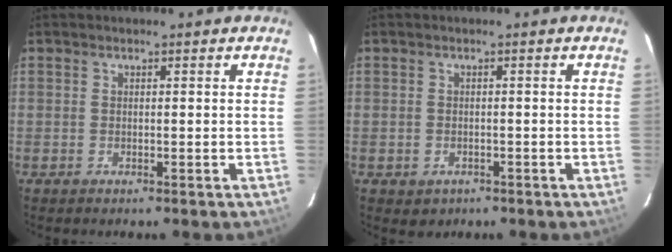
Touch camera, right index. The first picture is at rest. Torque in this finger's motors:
{"motor_torque": [0.30, -0.28, 0.12, 0.00]}